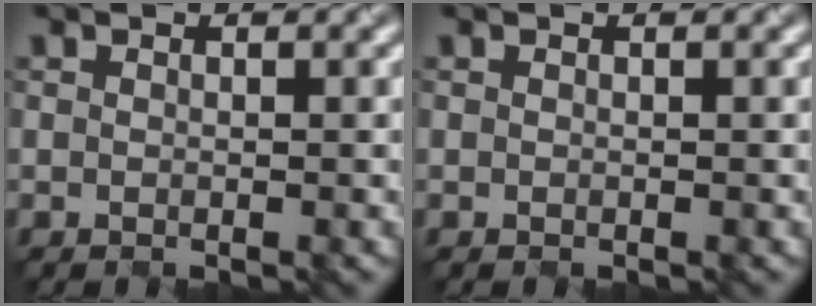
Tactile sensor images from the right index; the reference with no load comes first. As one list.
[{"total": 0.0}]